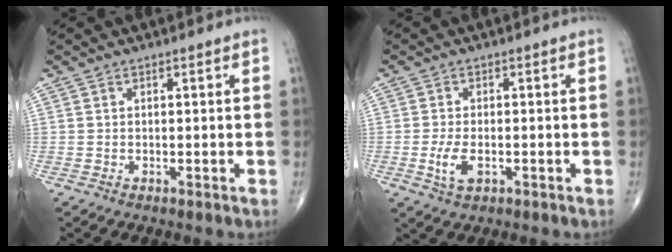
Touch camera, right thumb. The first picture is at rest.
{"total": 4.2, "force": [-1.1, 2.2, 3.4], "torque": [-0.069, 0.000, -0.017]}